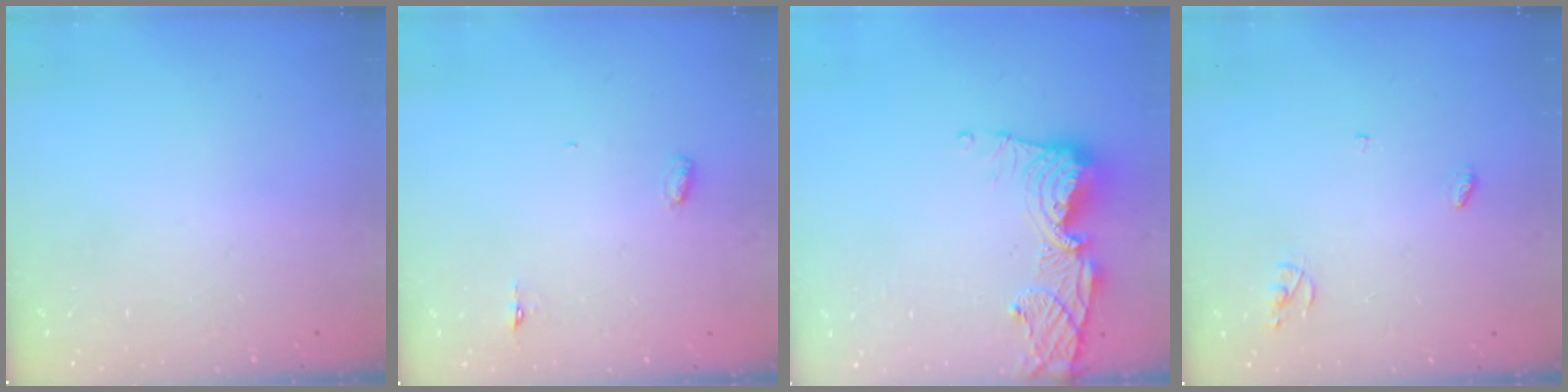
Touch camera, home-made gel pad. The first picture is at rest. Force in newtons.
{"total": 3.0, "press": 2.8, "slide": 0.9}
{"total": 12.9, "press": 12.8, "slide": 1.6}
{"total": 3.7, "press": 3.7, "slide": 0.2}